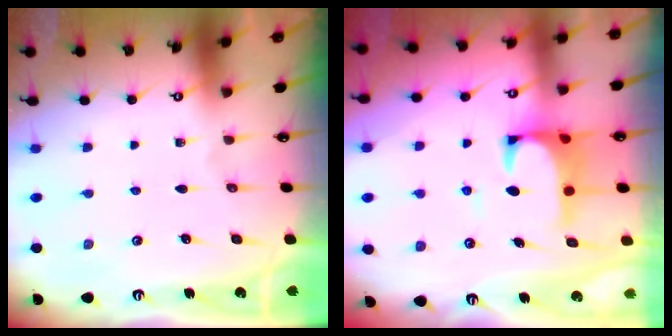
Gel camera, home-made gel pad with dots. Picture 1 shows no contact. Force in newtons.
{"total": 3.9, "press": 3.7, "slide": 1.0}